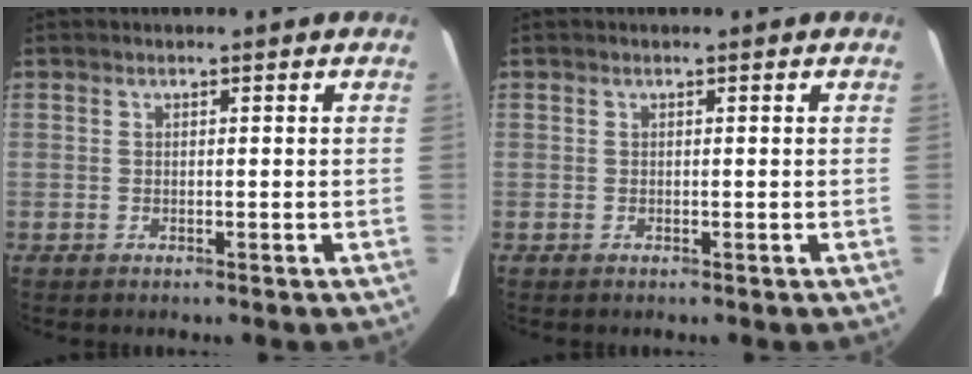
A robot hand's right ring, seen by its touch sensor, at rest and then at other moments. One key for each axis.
{"total": 0.0}